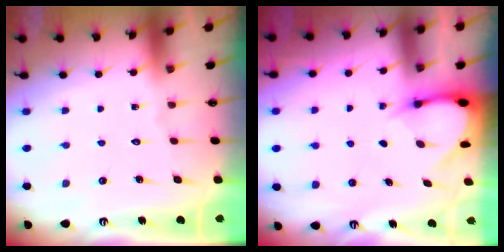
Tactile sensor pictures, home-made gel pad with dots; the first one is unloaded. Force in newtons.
{"total": 3.7, "press": 3.6, "slide": 0.2}